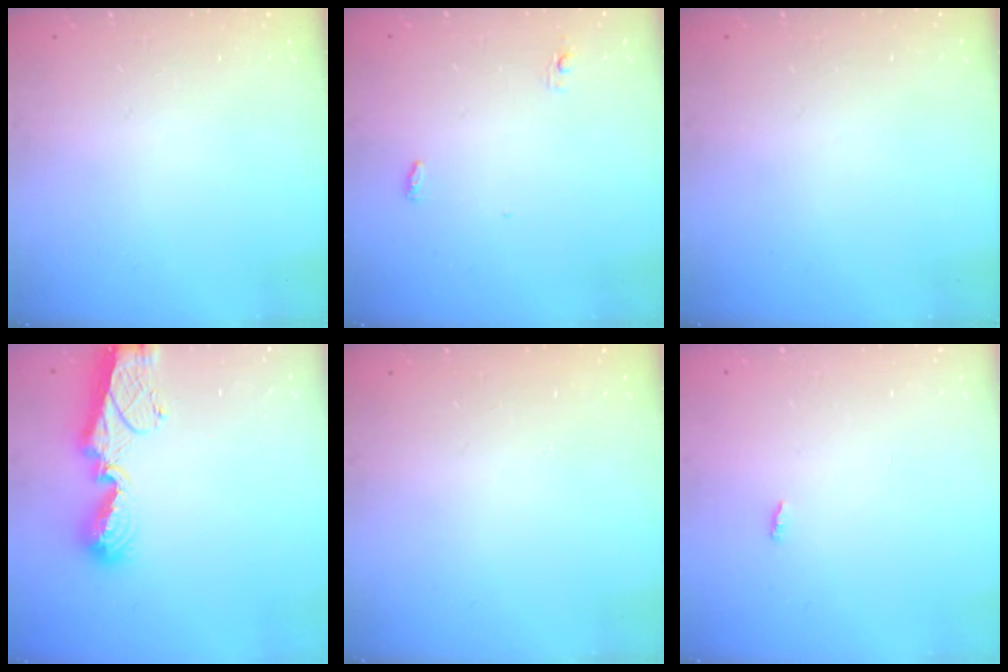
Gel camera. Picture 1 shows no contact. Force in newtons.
{"total": 3.6, "press": 3.5, "slide": 0.9}
{"total": 0.0}
{"total": 11.7, "press": 11.6, "slide": 1.1}
{"total": 0.0}
{"total": 1.9, "press": 1.9, "slide": 0.2}